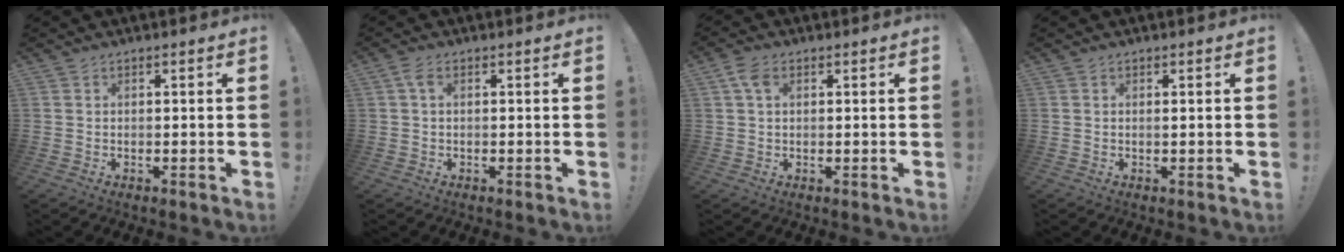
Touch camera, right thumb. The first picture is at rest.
{"total": 2.3, "force": [0.4, 1.1, 2.0], "torque": [-0.044, 0.005, 0.009]}
{"total": 4.1, "force": [1.3, 2.5, 3.0], "torque": [-0.064, 0.009, 0.028]}
{"total": 0.5, "force": [0.1, -0.2, 0.5], "torque": [-0.002, -0.003, -0.001]}